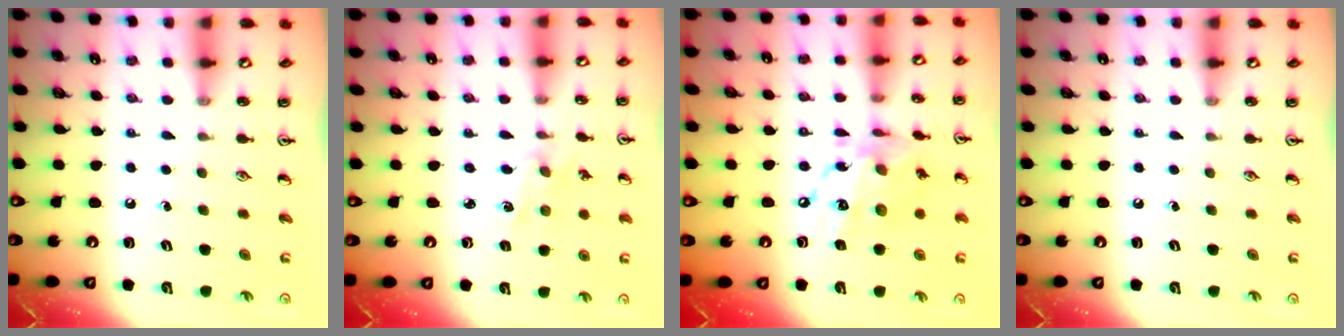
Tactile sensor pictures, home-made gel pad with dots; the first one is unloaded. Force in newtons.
{"total": 1.0, "press": 1.0, "slide": 0.2}
{"total": 14.9, "press": 14.9, "slide": 1.1}
{"total": 0.0}